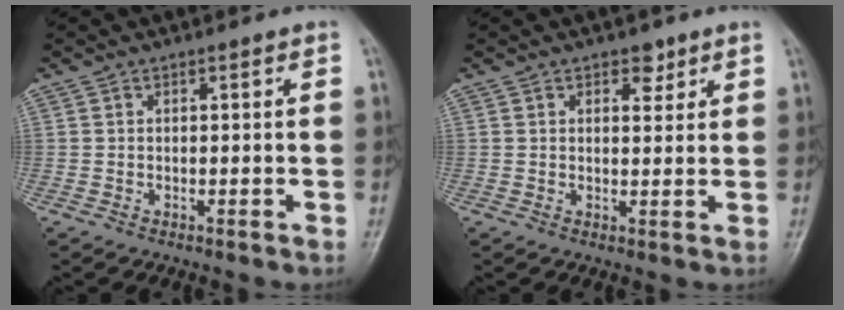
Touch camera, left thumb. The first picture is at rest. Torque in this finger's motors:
{"motor_torque": [0.05, 0.06, -0.43, -0.11, -0.03]}